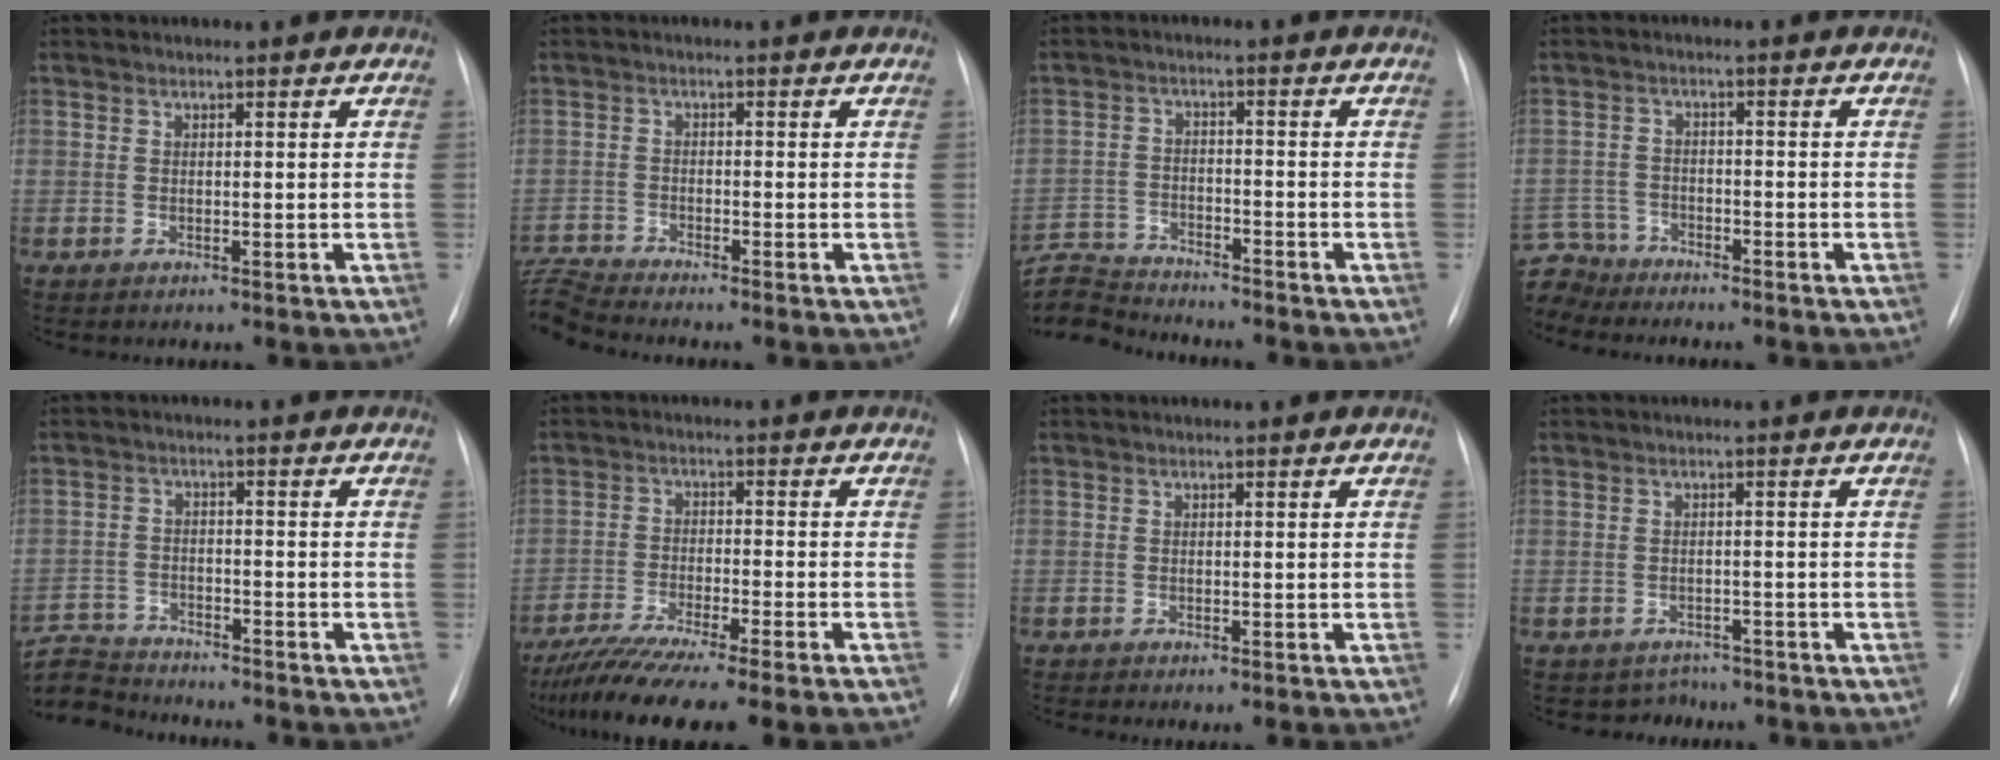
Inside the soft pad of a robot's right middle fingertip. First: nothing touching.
{"total": 4.9, "force": [-4.6, -1.7, 0.2], "torque": [-0.017, -0.009, -0.090]}
{"total": 9.4, "force": [-9.4, 0.6, 0.3], "torque": [-0.019, 0.011, -0.178]}
{"total": 7.2, "force": [-6.7, 2.8, -0.1], "torque": [-0.007, 0.003, -0.128]}
{"total": 8.8, "force": [-8.7, 1.3, 0.4], "torque": [-0.021, 0.007, -0.160]}
{"total": 12.9, "force": [-10.5, -0.2, 7.5], "torque": [-0.122, -0.037, -0.169]}
{"total": 1.1, "force": [-0.7, 0.0, 0.8], "torque": [-0.009, -0.004, -0.008]}
{"total": 2.5, "force": [-2.1, 1.2, -0.7], "torque": [0.006, 0.007, -0.030]}